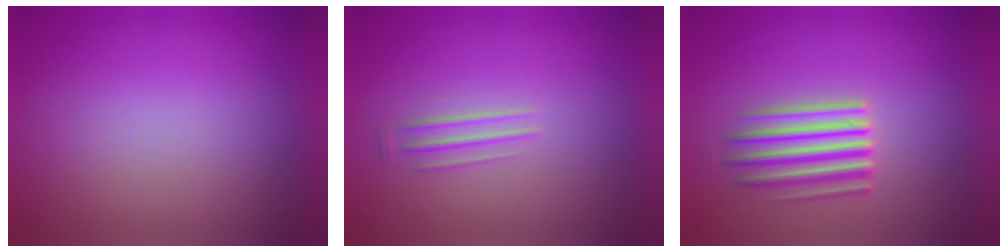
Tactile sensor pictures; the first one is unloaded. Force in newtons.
{"total": 1.4}
{"total": 4.7}